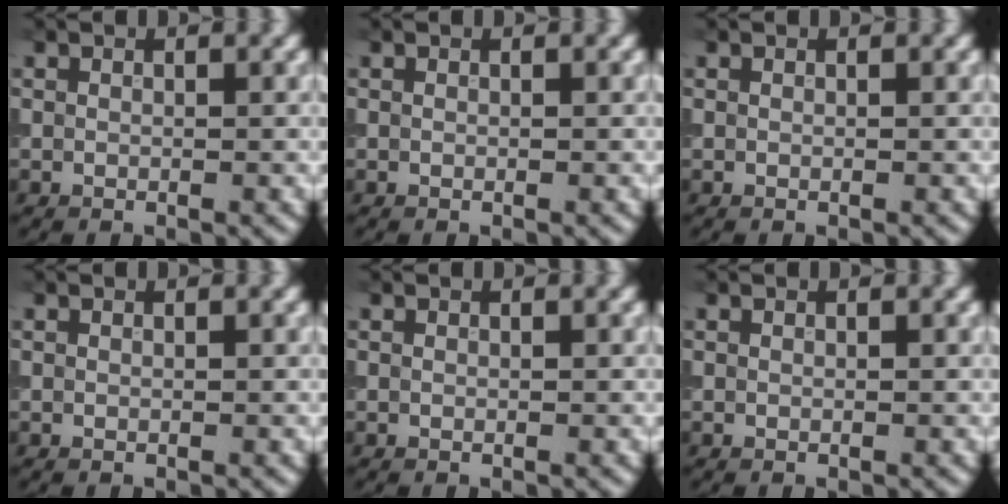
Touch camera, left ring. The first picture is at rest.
{"total": 0.0}
{"total": 0.0}
{"total": 0.0}
{"total": 0.0}
{"total": 0.0}